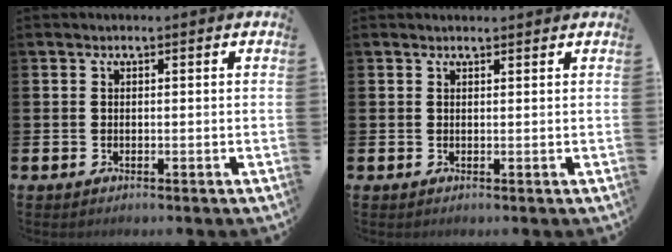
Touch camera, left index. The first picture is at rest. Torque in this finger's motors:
{"motor_torque": [-1.61, -0.53, -1.05, -0.03]}